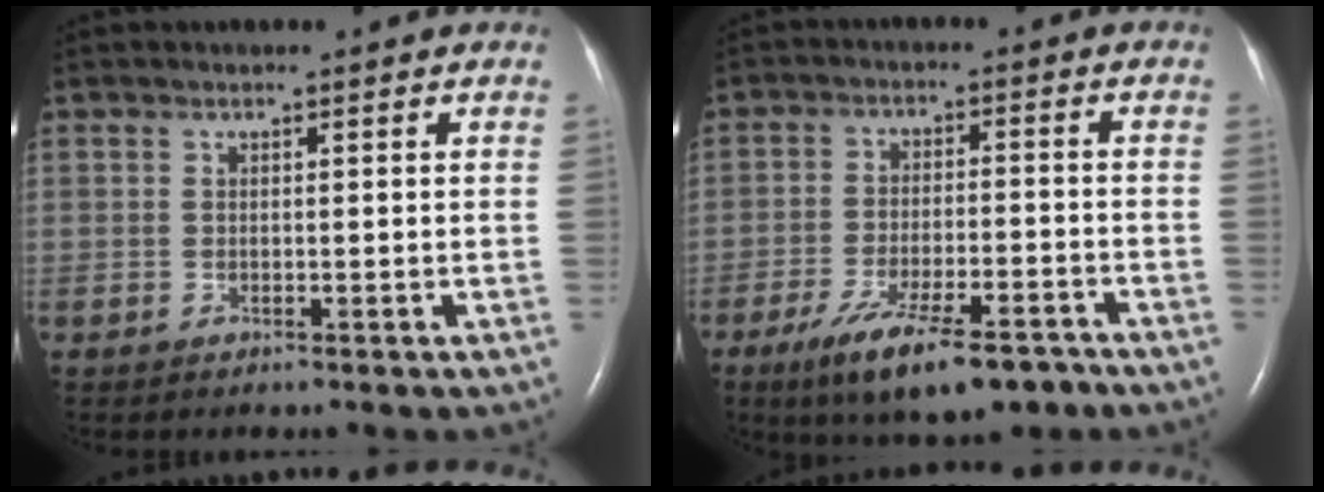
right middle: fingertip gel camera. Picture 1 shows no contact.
{"total": 12.4, "force": [-8.6, 3.2, 8.4], "torque": [-0.143, -0.018, -0.140]}